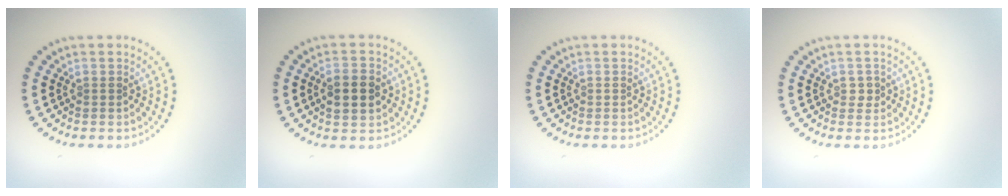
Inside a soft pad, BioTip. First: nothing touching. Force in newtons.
{"total": 3.7, "press": 3.7, "slide": 0.1}
{"total": 0.0}
{"total": 0.9, "press": 0.8, "slide": 0.3}